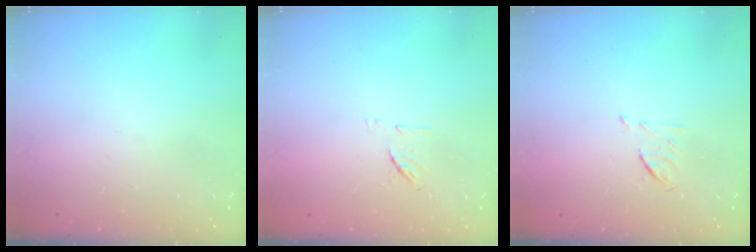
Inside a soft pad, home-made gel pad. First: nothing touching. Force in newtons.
{"total": 6.8, "press": 6.6, "slide": 1.2}
{"total": 6.3, "press": 6.2, "slide": 1.0}